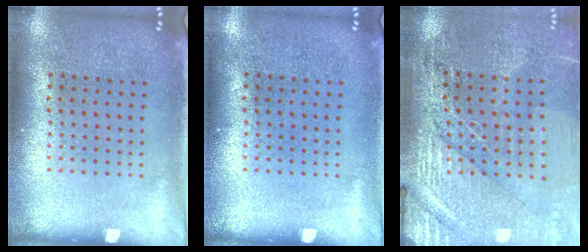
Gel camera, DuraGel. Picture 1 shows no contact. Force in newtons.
{"total": 0.0}
{"total": 3.3, "press": 3.3, "slide": 0.0}